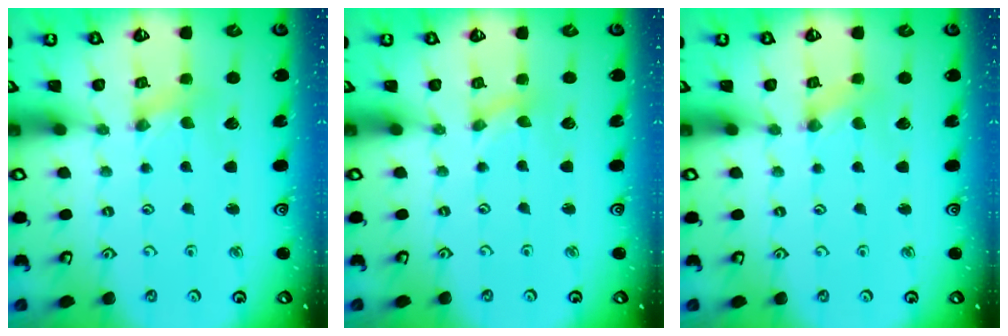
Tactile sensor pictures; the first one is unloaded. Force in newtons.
{"total": 0.0}
{"total": 0.0}